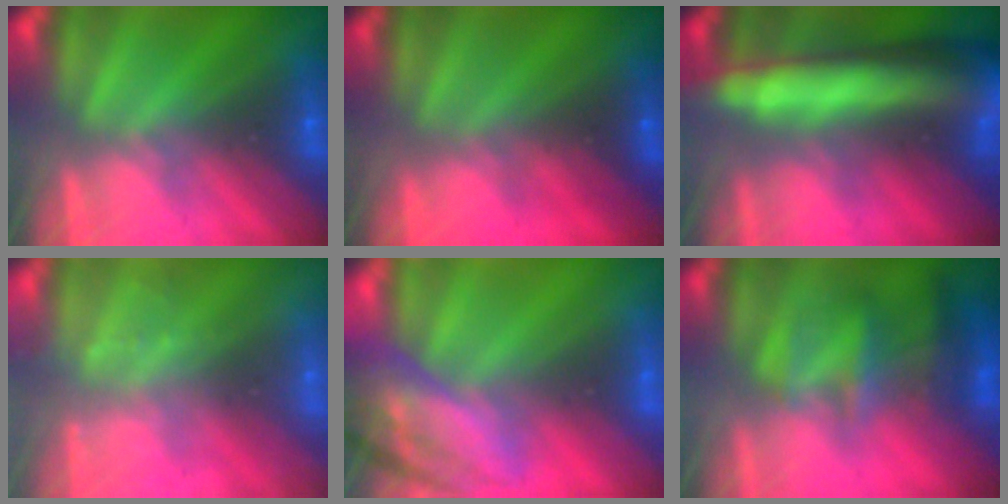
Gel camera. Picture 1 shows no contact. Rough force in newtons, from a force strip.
{"total": 2.2}
{"total": 9.4}
{"total": 2.4}
{"total": 7.4}
{"total": 4.7}